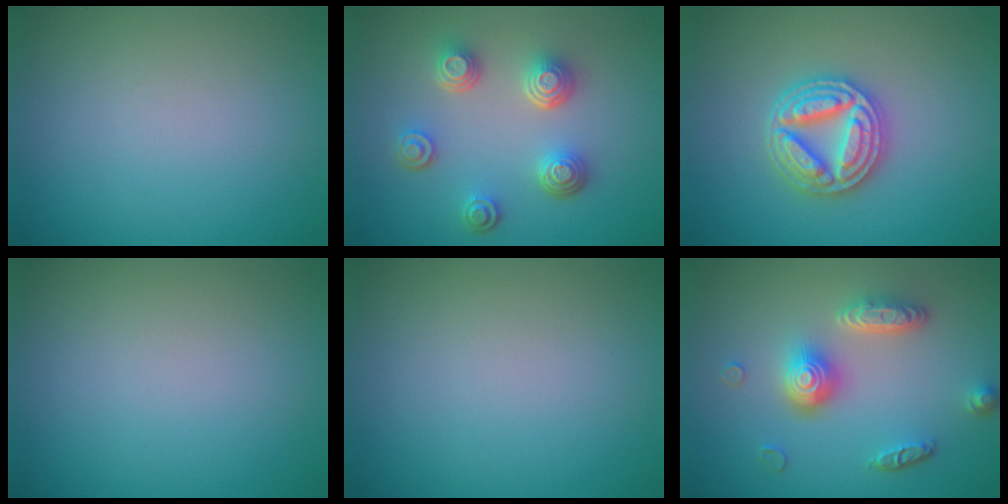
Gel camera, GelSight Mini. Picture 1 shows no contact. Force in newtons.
{"total": 4.5, "press": 3.4, "slide": 2.9}
{"total": 4.5, "press": 4.4, "slide": 0.7}
{"total": 0.0}
{"total": 0.0}
{"total": 4.7, "press": 3.6, "slide": 3.0}